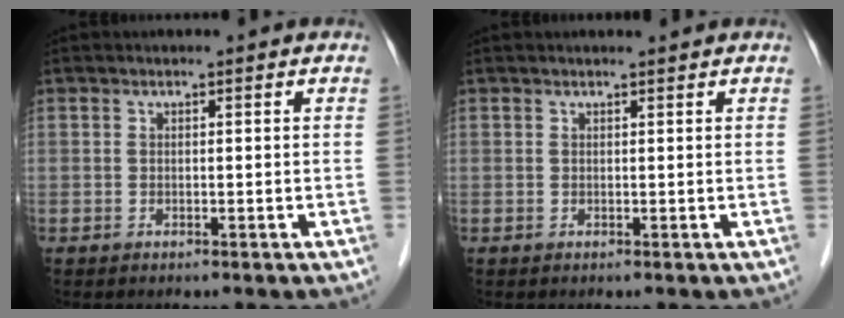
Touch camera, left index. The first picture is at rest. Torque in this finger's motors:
{"motor_torque": [0.32, -0.30, 0.03, 0.01]}